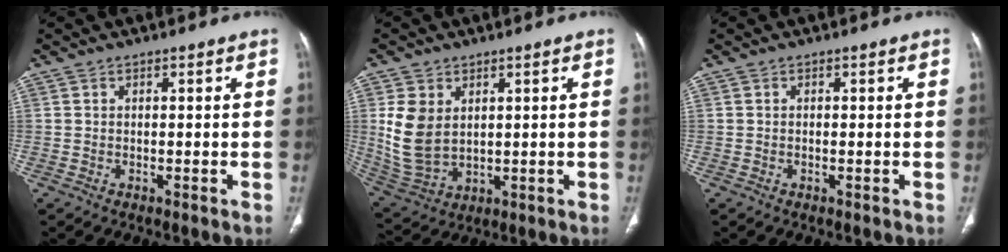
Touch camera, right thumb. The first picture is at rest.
{"total": 9.9, "force": [2.4, 7.0, 6.6], "torque": [-0.123, -0.012, 0.067]}
{"total": 0.0}